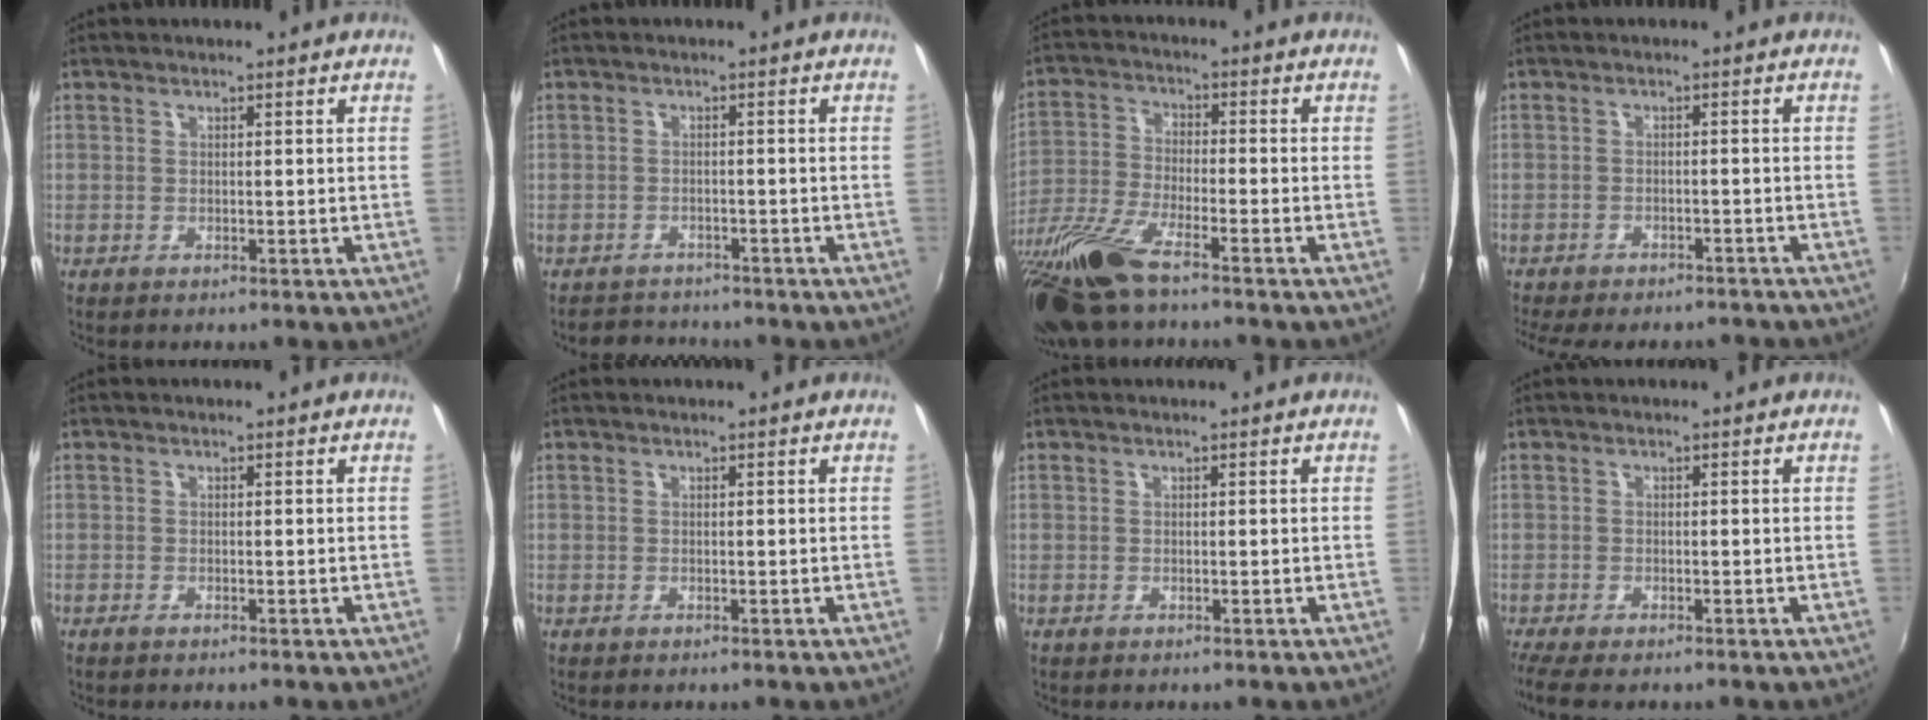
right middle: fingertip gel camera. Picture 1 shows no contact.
{"total": 3.6, "force": [-3.2, 1.7, -0.3], "torque": [-0.007, 0.011, -0.054]}
{"total": 16.5, "force": [-12.1, 3.5, 10.6], "torque": [-0.233, -0.045, -0.238]}
{"total": 12.2, "force": [-10.5, 3.8, 5.0], "torque": [-0.114, -0.021, -0.145]}
{"total": 0.7, "force": [-0.6, 0.2, 0.4], "torque": [-0.008, -0.004, -0.013]}
{"total": 0.0}
{"total": 0.0}
{"total": 4.2, "force": [-3.2, 0.9, 2.5], "torque": [-0.059, -0.022, -0.062]}